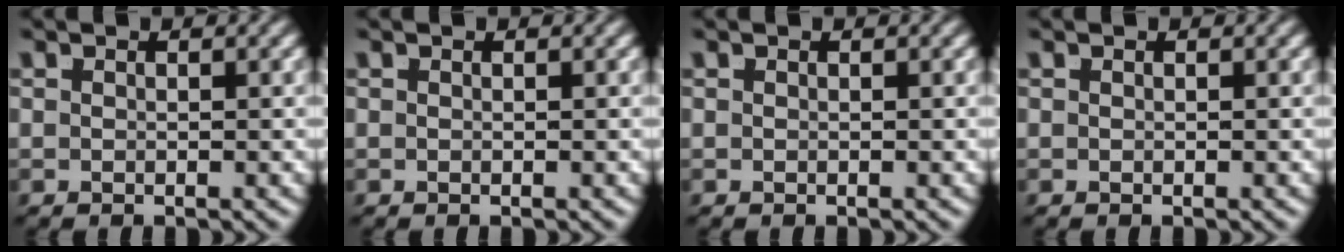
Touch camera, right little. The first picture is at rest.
{"total": 0.0}
{"total": 0.0}
{"total": 0.0}